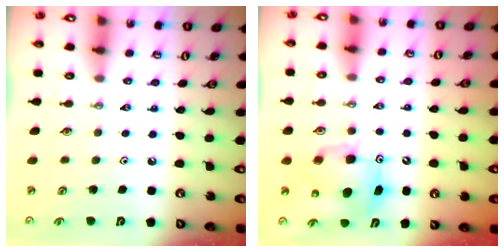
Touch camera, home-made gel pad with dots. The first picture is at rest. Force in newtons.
{"total": 8.0, "press": 8.0, "slide": 0.8}